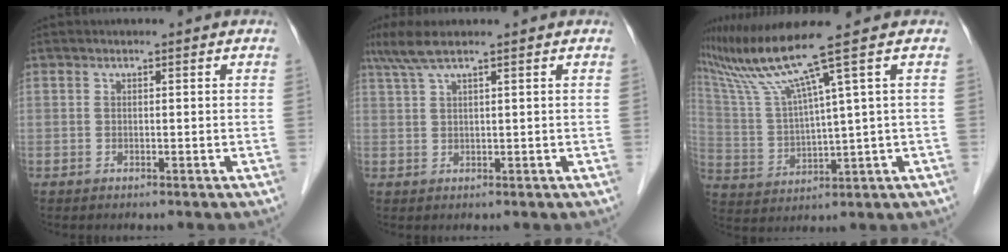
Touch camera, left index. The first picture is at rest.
{"total": 5.0, "force": [3.8, -0.2, 3.3], "torque": [-0.074, 0.026, 0.077]}
{"total": 10.1, "force": [7.2, -2.9, 6.4], "torque": [-0.130, 0.004, 0.147]}